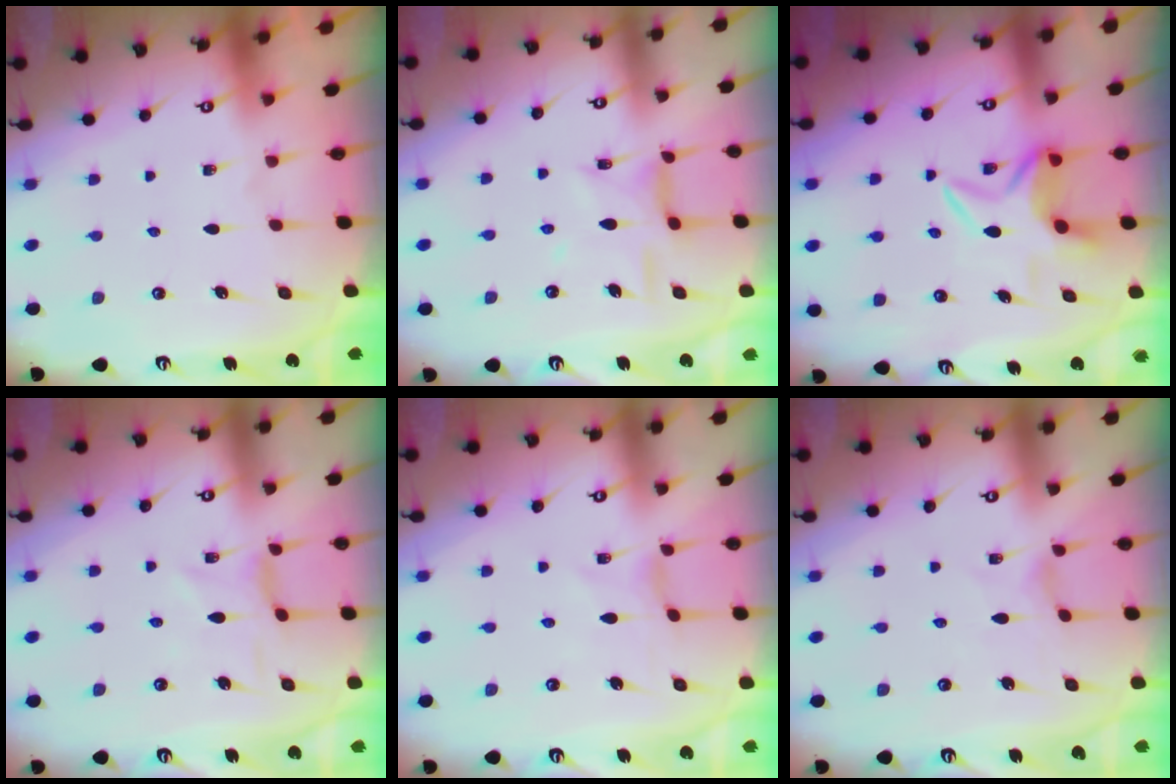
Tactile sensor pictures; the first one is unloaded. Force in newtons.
{"total": 8.3, "press": 8.3, "slide": 0.8}
{"total": 6.3, "press": 6.1, "slide": 1.5}
{"total": 0.0}
{"total": 0.0}
{"total": 0.0}